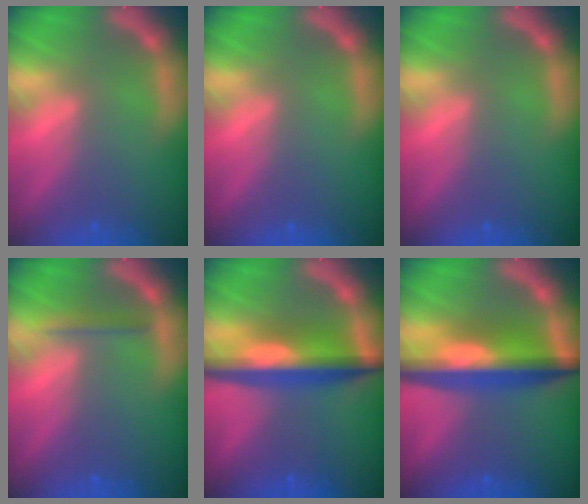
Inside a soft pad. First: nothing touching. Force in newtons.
{"total": 0.0}
{"total": 0.0}
{"total": 1.4}
{"total": 7.4}
{"total": 8.6}